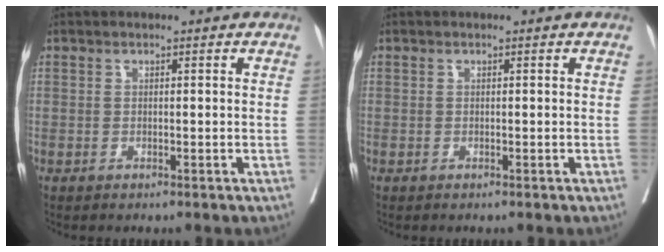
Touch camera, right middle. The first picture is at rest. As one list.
[{"total": 0.0}]